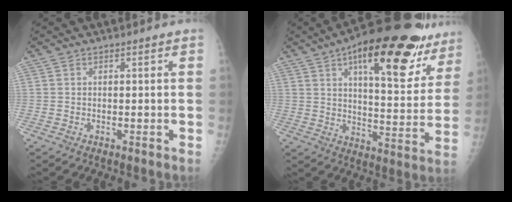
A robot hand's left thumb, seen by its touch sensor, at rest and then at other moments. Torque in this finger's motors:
{"motor_torque": [0.37, 0.47, 1.54, -1.23, 0.17]}